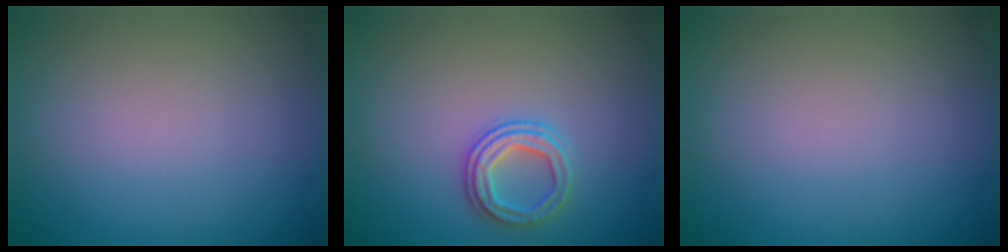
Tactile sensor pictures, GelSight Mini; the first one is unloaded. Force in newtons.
{"total": 2.5, "press": 2.4, "slide": 0.6}
{"total": 0.0}